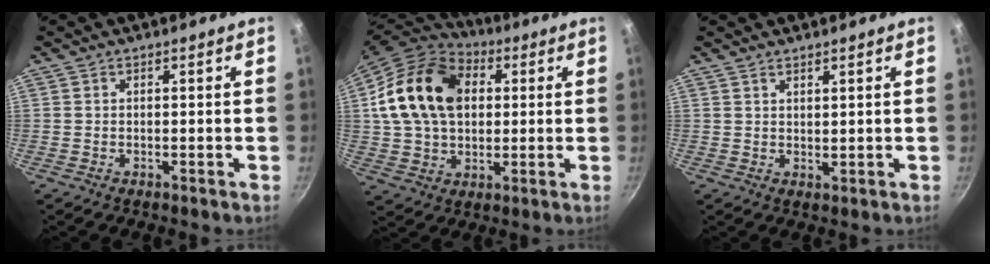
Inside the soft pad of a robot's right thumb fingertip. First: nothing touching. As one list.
[{"total": 19.9, "force": [4.2, 14.2, 13.2], "torque": [-0.218, 0.014, 0.066]}, {"total": 1.6, "force": [1.4, 0.2, 0.9], "torque": [-0.010, -0.017, 0.019]}]